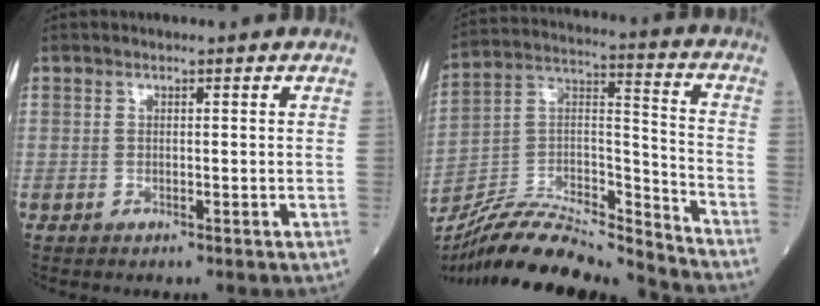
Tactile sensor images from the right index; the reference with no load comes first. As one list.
[{"total": 20.0, "force": [-18.9, 1.7, 6.4], "torque": [-0.124, 0.028, -0.329]}]